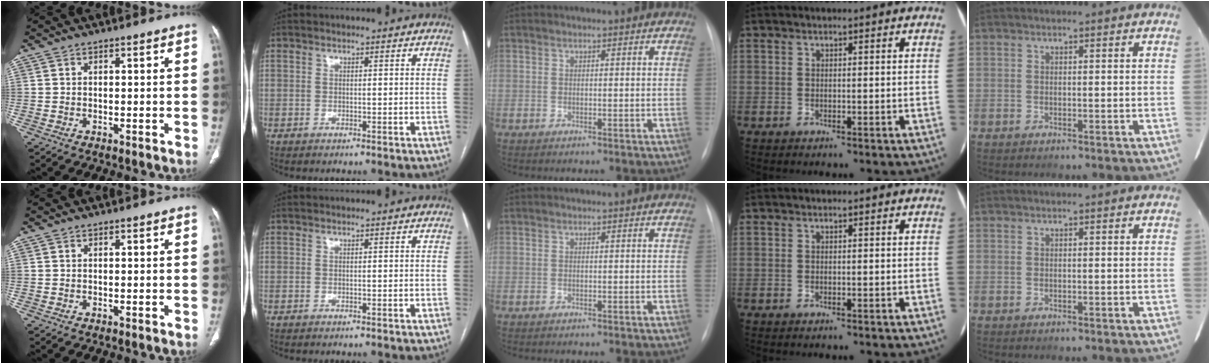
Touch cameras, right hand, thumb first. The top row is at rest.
{}